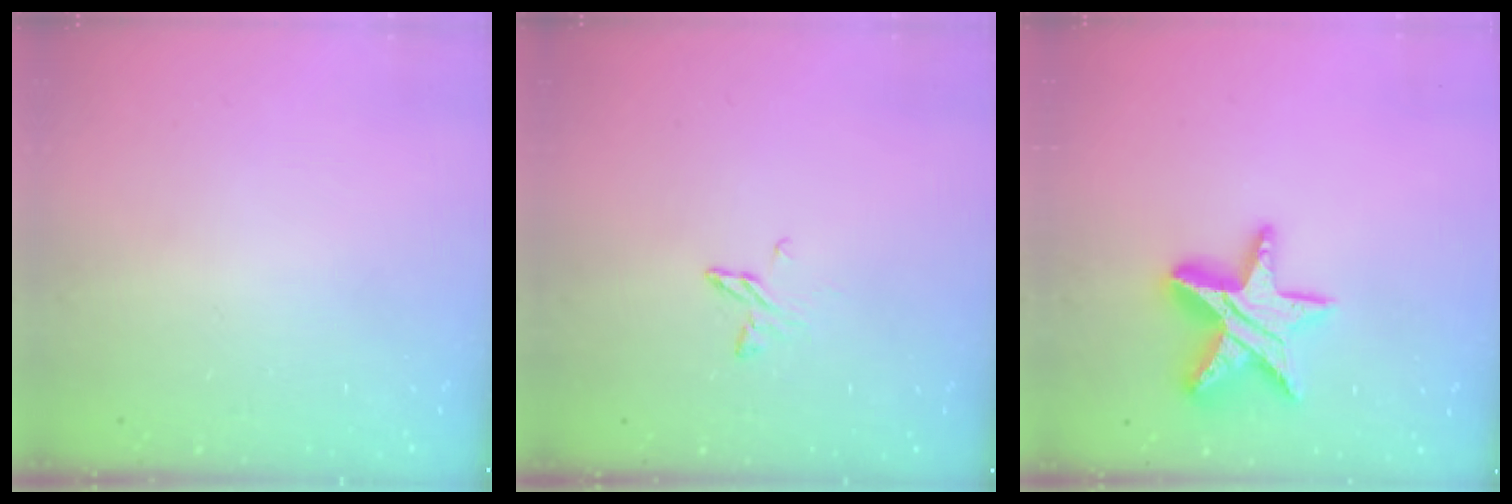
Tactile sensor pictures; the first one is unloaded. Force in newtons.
{"total": 5.4, "press": 5.3, "slide": 0.5}
{"total": 15.0, "press": 14.9, "slide": 1.1}